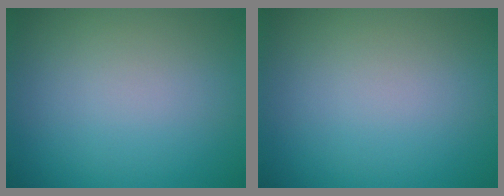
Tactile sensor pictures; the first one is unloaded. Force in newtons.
{"total": 0.0}